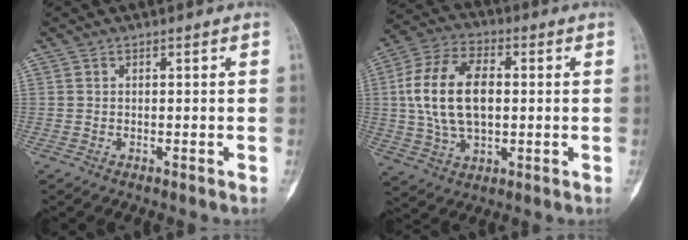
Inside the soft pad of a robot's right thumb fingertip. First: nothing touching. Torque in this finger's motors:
{"motor_torque": [1.59, 2.15, 1.12, 0.21, 0.49]}